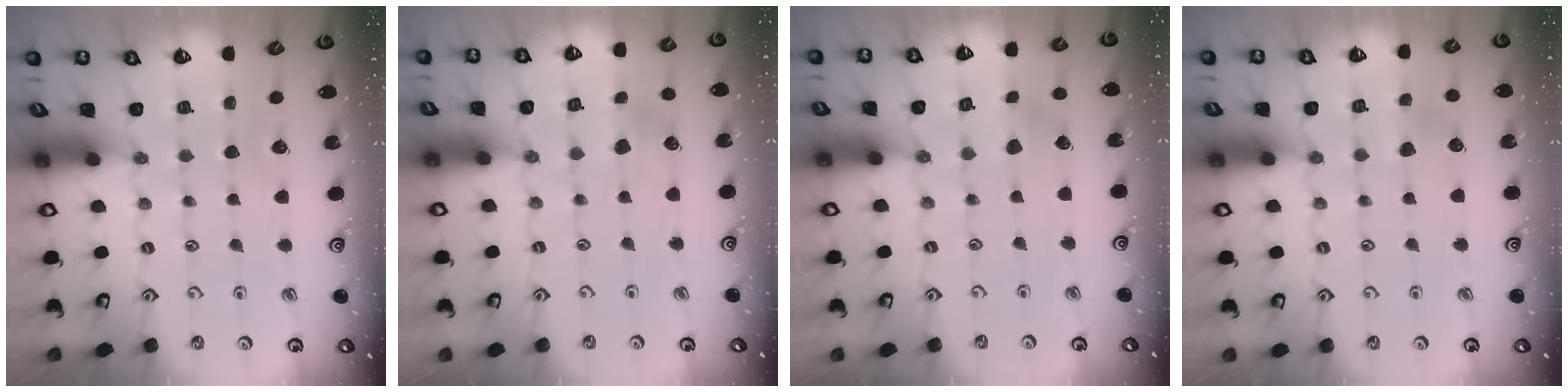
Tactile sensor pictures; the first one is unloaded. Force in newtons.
{"total": 4.8, "press": 4.8, "slide": 0.4}
{"total": 2.9, "press": 2.9, "slide": 0.3}
{"total": 3.6, "press": 3.6, "slide": 0.3}